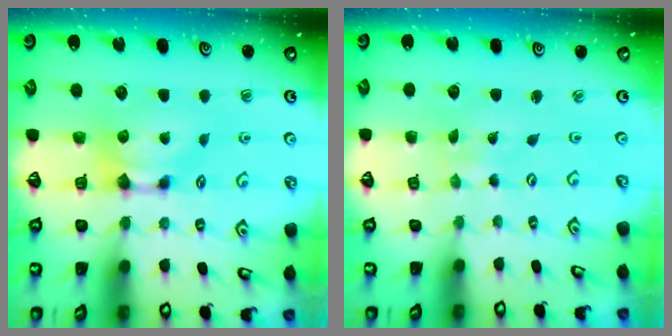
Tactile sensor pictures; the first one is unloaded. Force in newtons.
{"total": 7.1, "press": 7.1, "slide": 0.4}